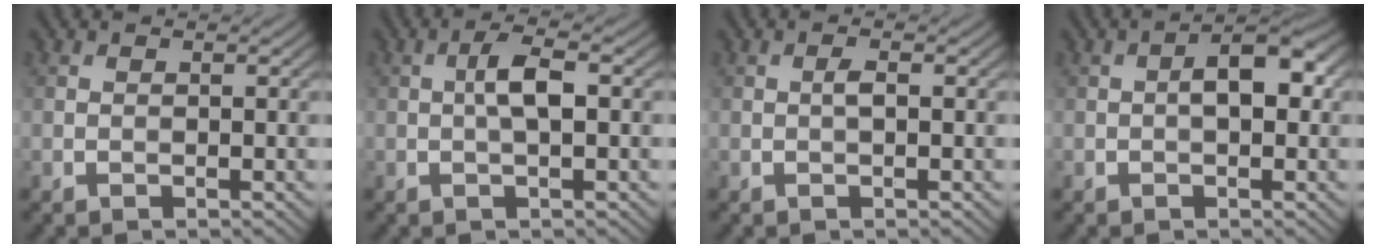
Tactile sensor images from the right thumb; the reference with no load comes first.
{"total": 3.5, "force": [0.1, 0.9, 3.4], "torque": [-0.067, 0.011, -0.002]}
{"total": 1.1, "force": [-0.1, 0.2, 1.1], "torque": [-0.021, 0.004, -0.002]}
{"total": 4.5, "force": [0.1, 2.1, 4.0], "torque": [-0.058, 0.010, -0.004]}